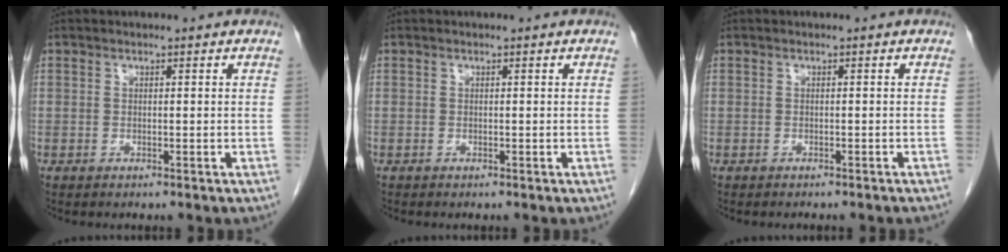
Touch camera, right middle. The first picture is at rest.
{"total": 0.0}
{"total": 2.2, "force": [-2.0, 0.3, 0.9], "torque": [-0.019, -0.002, -0.022]}